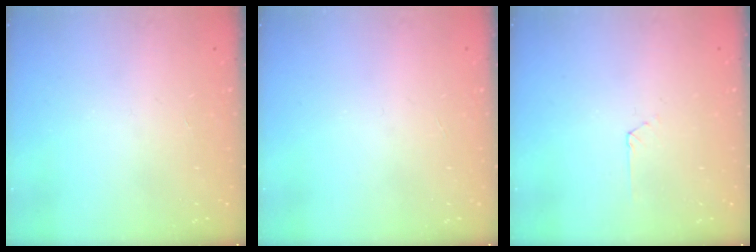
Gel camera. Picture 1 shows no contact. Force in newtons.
{"total": 0.0}
{"total": 1.5, "press": 1.4, "slide": 0.2}